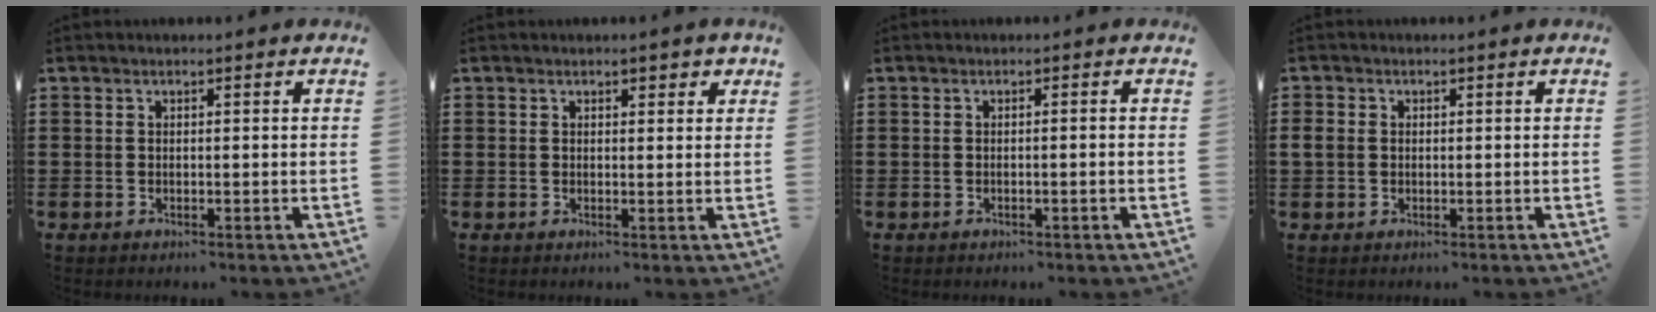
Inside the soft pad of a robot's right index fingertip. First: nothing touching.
{"total": 1.4, "force": [0.9, 0.9, 0.5], "torque": [0.003, 0.000, 0.014]}
{"total": 0.9, "force": [-0.5, -0.3, 0.7], "torque": [-0.010, -0.004, -0.010]}
{"total": 1.7, "force": [0.0, 1.5, 0.9], "torque": [-0.028, 0.003, -0.004]}